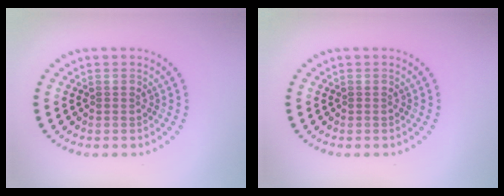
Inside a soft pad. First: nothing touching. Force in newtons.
{"total": 0.0}